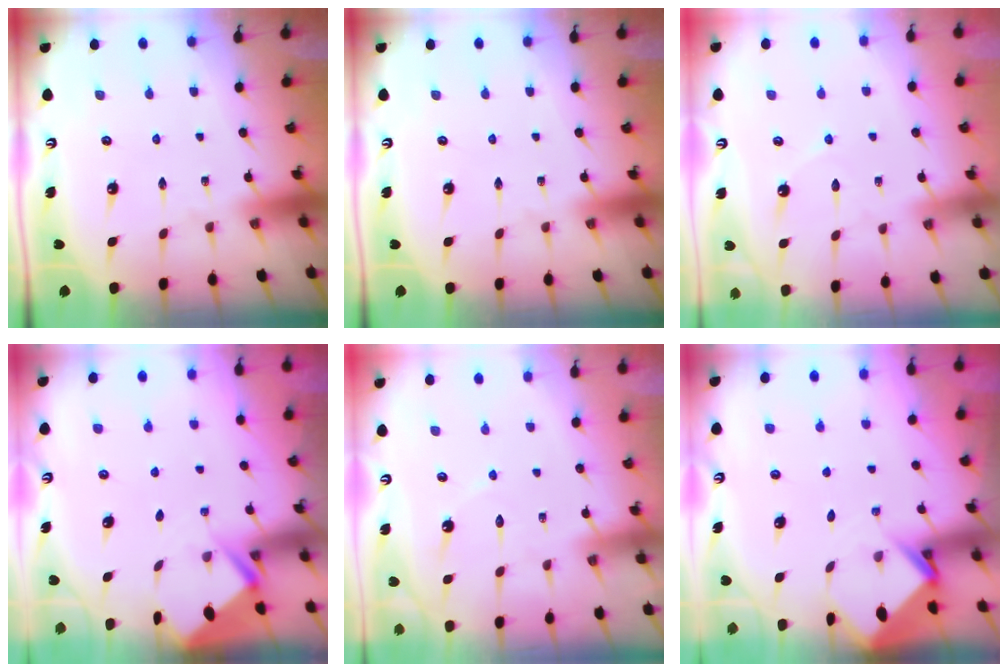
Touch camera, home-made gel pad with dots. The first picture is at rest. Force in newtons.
{"total": 0.0}
{"total": 4.0, "press": 4.0, "slide": 0.4}
{"total": 3.0, "press": 2.9, "slide": 0.4}
{"total": 5.5, "press": 5.4, "slide": 0.5}
{"total": 3.6, "press": 3.6, "slide": 0.2}